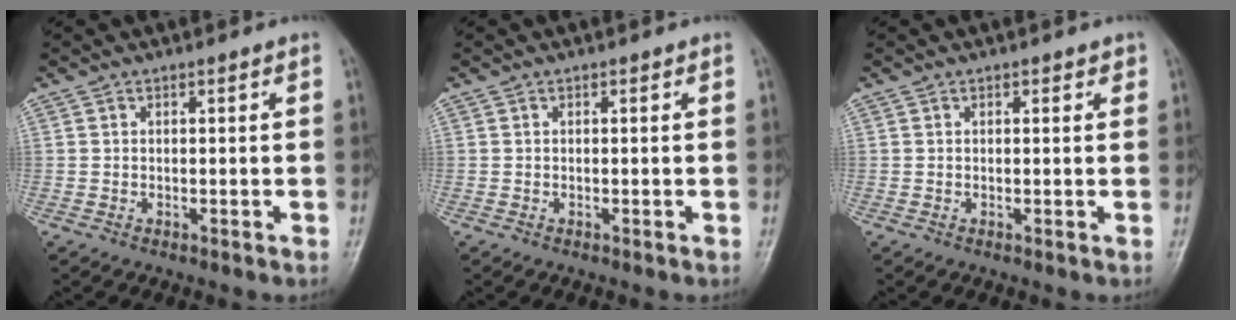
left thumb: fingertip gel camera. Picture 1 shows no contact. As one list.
[{"total": 0.0}, {"total": 1.0, "force": [0.6, 0.6, 0.6], "torque": [0.001, -0.002, 0.003]}]